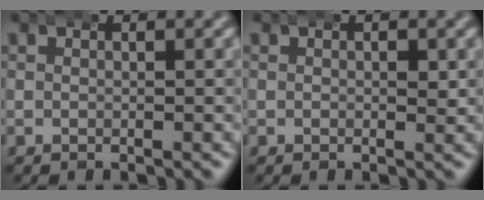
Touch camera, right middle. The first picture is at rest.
{"total": 0.7, "force": [0.2, 0.4, 0.5], "torque": [-0.006, -0.005, 0.002]}